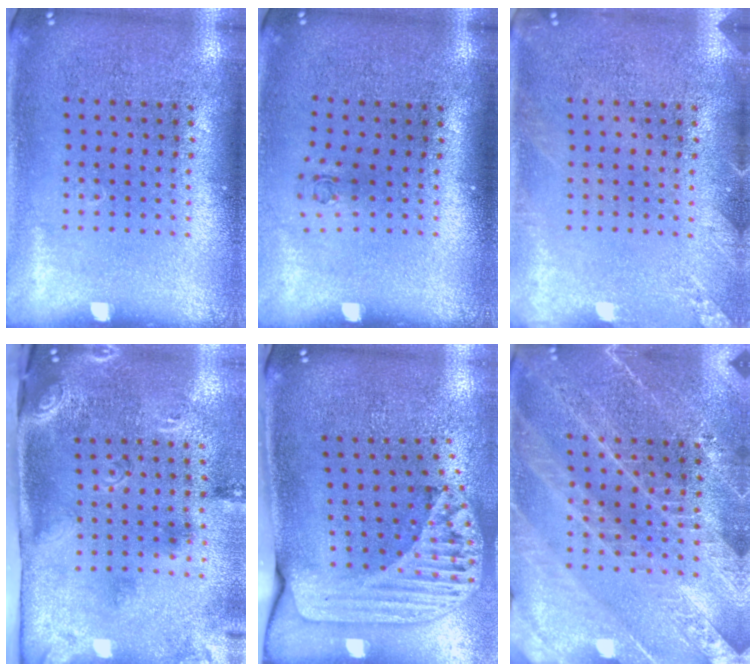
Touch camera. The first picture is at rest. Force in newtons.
{"total": 0.7, "press": 0.3, "slide": 0.6}
{"total": 1.6, "press": 1.6, "slide": 0.2}
{"total": 3.0, "press": 1.8, "slide": 2.3}
{"total": 2.4, "press": 1.7, "slide": 1.7}
{"total": 3.2, "press": 3.1, "slide": 1.1}